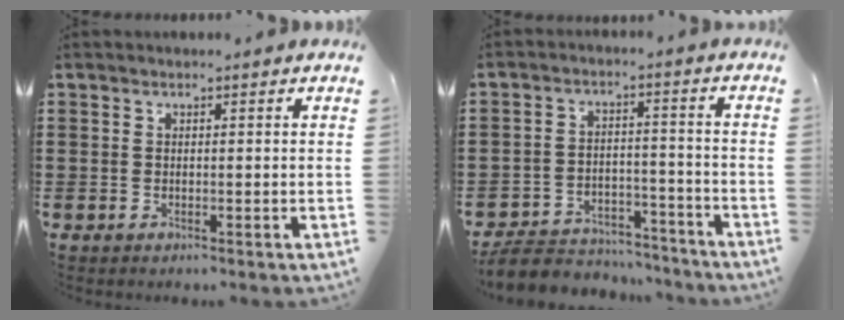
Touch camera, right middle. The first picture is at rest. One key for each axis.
{"total": 6.4, "fx": -6.2, "fy": 1.4, "fz": 1.1, "tx": -0.025, "ty": 0.012, "tz": -0.122}